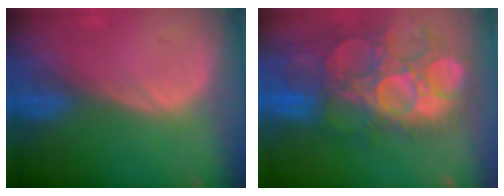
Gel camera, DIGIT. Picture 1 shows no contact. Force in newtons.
{"total": 14.2, "press": 12.7, "slide": 6.4}